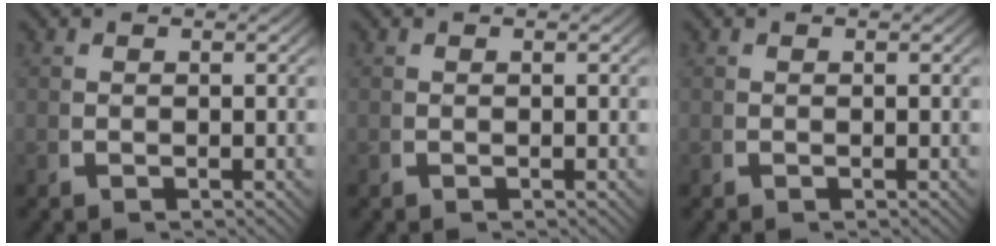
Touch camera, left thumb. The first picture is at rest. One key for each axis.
{"total": 0.0}
{"total": 0.0}